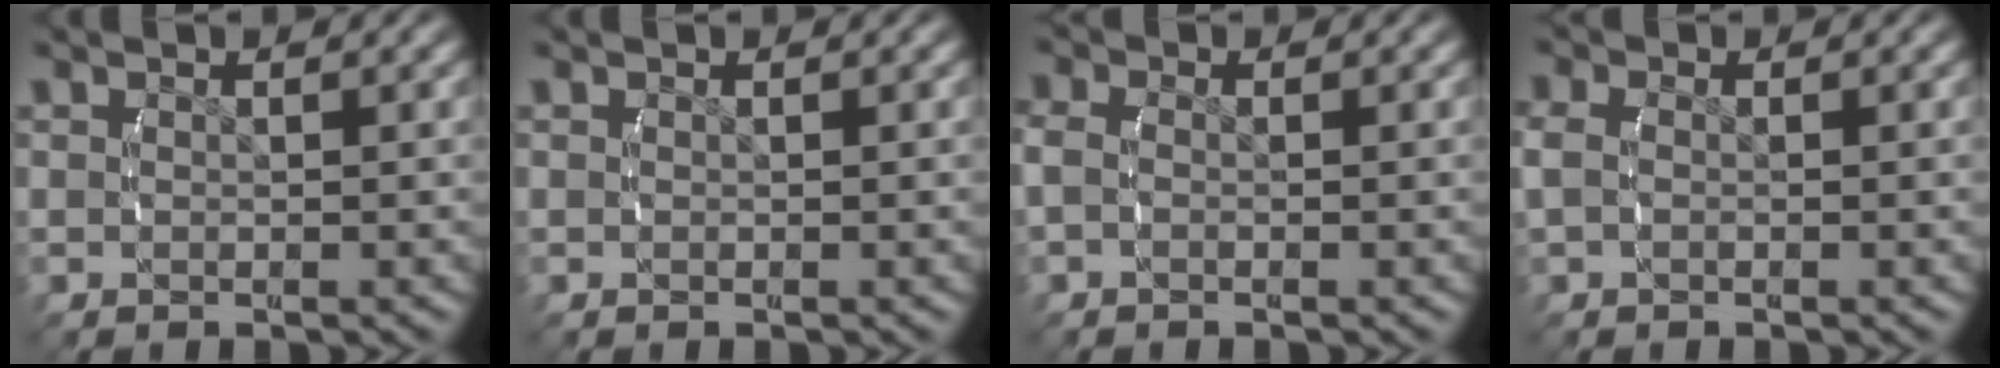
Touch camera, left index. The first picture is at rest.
{"total": 0.0}
{"total": 2.0, "force": [-0.3, 1.8, 0.8], "torque": [-0.037, -0.001, -0.013]}
{"total": 1.7, "force": [-0.1, 1.5, 0.8], "torque": [-0.036, -0.001, -0.005]}